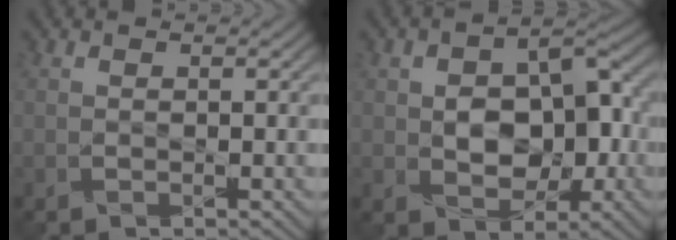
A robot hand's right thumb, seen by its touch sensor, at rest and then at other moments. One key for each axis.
{"total": 8.6, "fx": -0.8, "fy": 5.8, "fz": 6.3, "tx": -0.094, "ty": 0.006, "tz": -0.019}